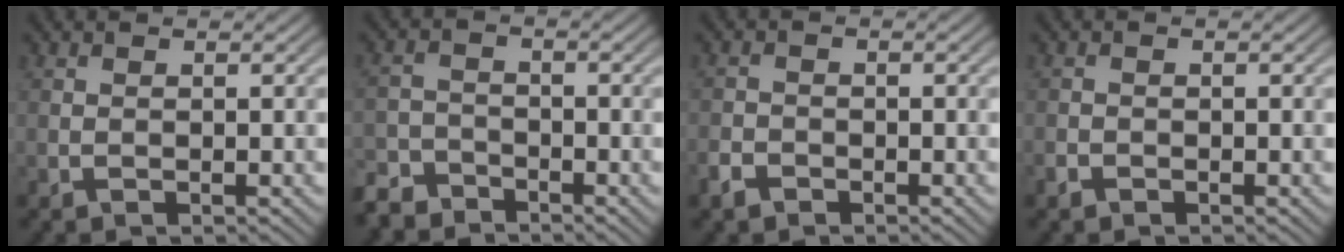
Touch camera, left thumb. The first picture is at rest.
{"total": 4.3, "force": [-3.8, 1.8, 0.9], "torque": [-0.016, -0.004, -0.085]}
{"total": 2.1, "force": [-1.5, 1.2, 0.7], "torque": [-0.015, -0.003, -0.037]}
{"total": 1.0, "force": [-0.7, 0.6, 0.2], "torque": [-0.004, -0.002, -0.016]}